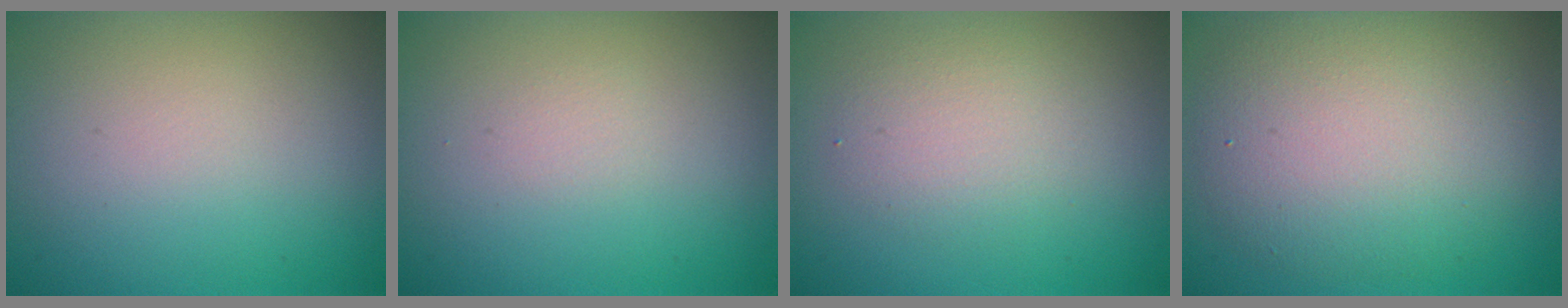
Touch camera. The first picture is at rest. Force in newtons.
{"total": 0.5, "press": 0.5, "slide": 0.0}
{"total": 2.6, "press": 2.6, "slide": 0.0}
{"total": 7.5, "press": 7.5, "slide": 0.3}